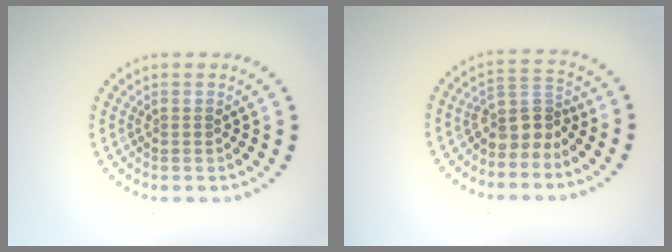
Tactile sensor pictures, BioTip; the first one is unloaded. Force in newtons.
{"total": 3.0, "press": 2.2, "slide": 2.1}